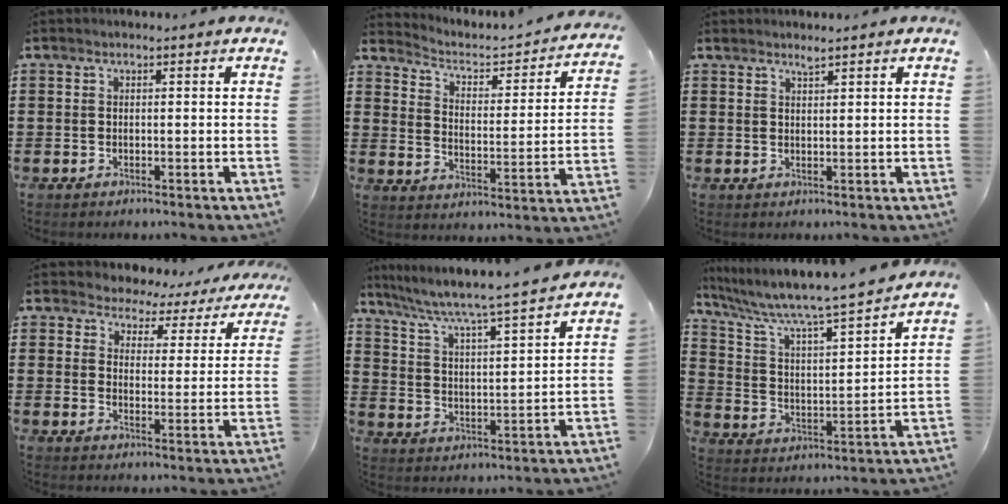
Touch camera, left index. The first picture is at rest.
{"total": 2.3, "force": [1.7, 1.2, 1.0], "torque": [-0.037, -0.016, 0.016]}
{"total": 1.3, "force": [1.3, -0.1, 0.4], "torque": [-0.009, -0.001, 0.024]}
{"total": 3.7, "force": [3.5, 1.2, 0.0], "torque": [-0.024, -0.024, 0.056]}
{"total": 4.8, "force": [4.3, -0.5, 2.2], "torque": [-0.065, -0.040, 0.060]}
{"total": 7.2, "force": [6.5, -0.1, 3.0], "torque": [-0.090, -0.056, 0.101]}